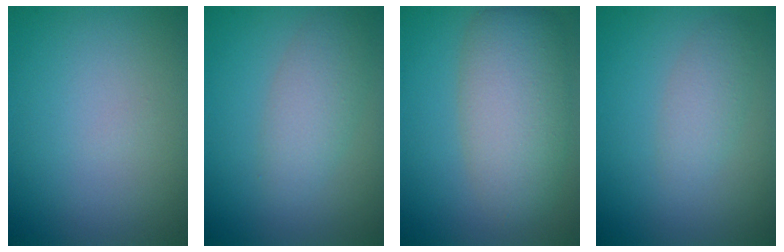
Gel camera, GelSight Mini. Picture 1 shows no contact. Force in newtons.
{"total": 3.0, "press": 3.0, "slide": 0.1}
{"total": 6.2, "press": 6.2, "slide": 0.6}
{"total": 1.9, "press": 1.9, "slide": 0.1}